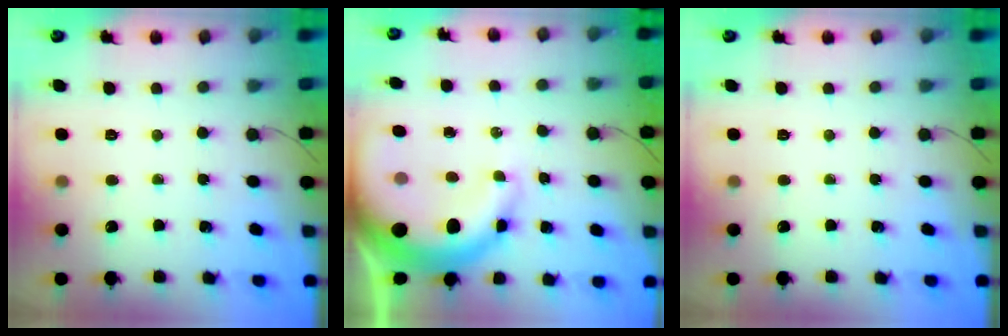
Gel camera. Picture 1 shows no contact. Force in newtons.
{"total": 13.9, "press": 13.6, "slide": 2.8}
{"total": 0.0}